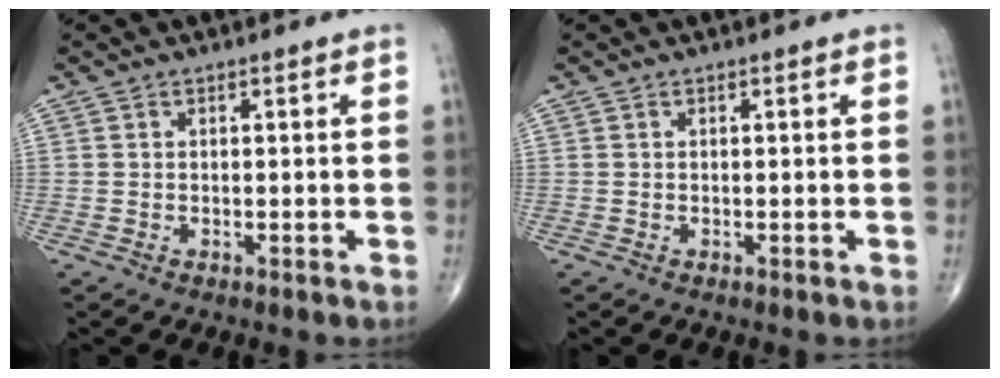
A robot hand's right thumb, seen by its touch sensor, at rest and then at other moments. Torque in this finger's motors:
{"motor_torque": [0.00, 0.00, 0.00, 0.00, 0.00]}